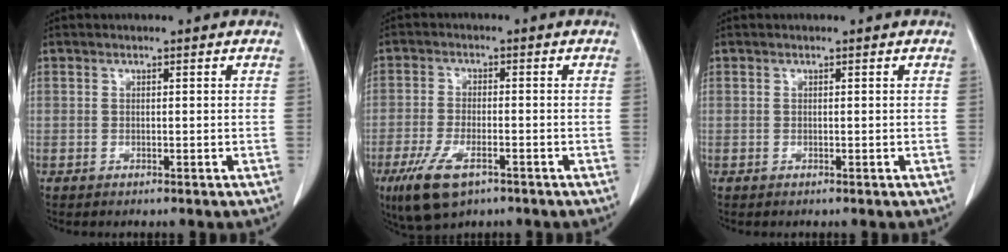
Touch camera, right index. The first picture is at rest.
{"total": 7.9, "force": [-4.5, 2.9, 5.8], "torque": [-0.117, -0.016, -0.075]}
{"total": 0.0}